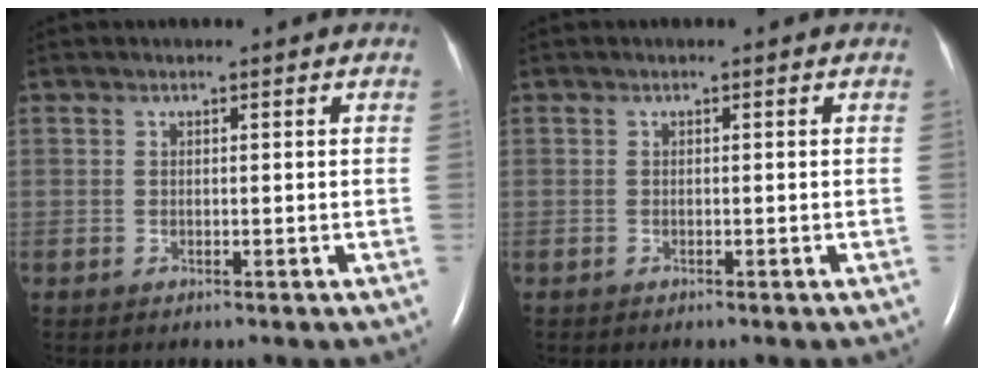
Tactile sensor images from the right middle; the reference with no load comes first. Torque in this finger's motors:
{"motor_torque": [0.08, -0.05, -0.03, 0.00]}